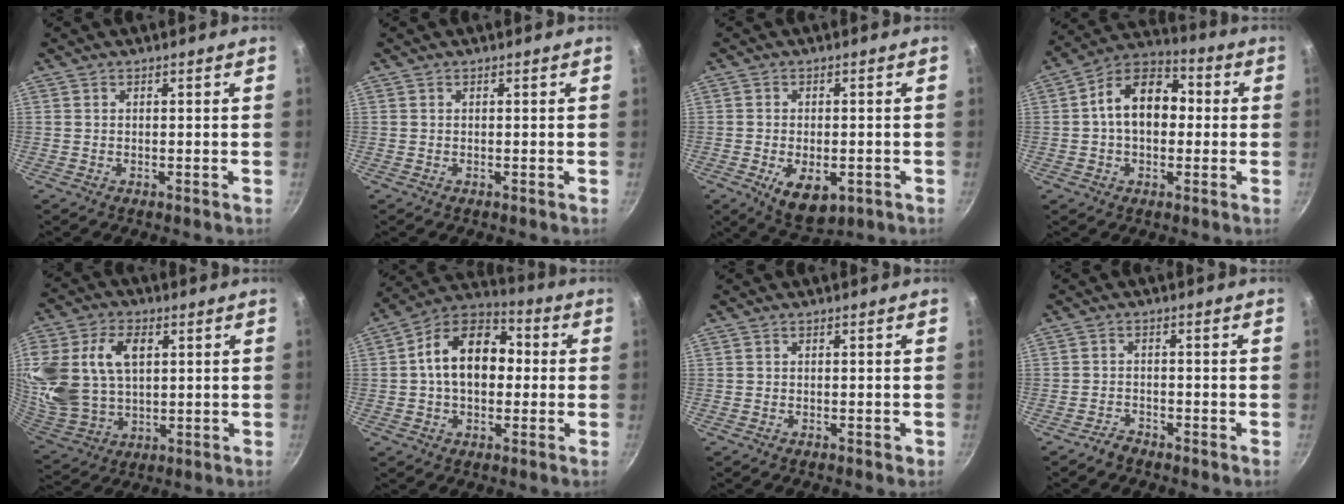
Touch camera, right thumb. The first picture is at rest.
{"total": 0.0}
{"total": 8.5, "force": [-2.8, 4.7, 6.5], "torque": [-0.088, 0.001, -0.029]}
{"total": 13.7, "force": [0.8, 9.4, 9.9], "torque": [-0.119, 0.036, -0.008]}
{"total": 21.8, "force": [5.6, 15.0, 14.8], "torque": [-0.326, 0.002, 0.115]}
{"total": 15.6, "force": [0.9, 10.6, 11.4], "torque": [-0.146, 0.035, -0.008]}
{"total": 0.7, "force": [-0.3, 0.5, 0.4], "torque": [0.000, 0.003, -0.004]}
{"total": 2.3, "force": [-2.0, 1.0, 0.4], "torque": [-0.002, 0.026, -0.035]}